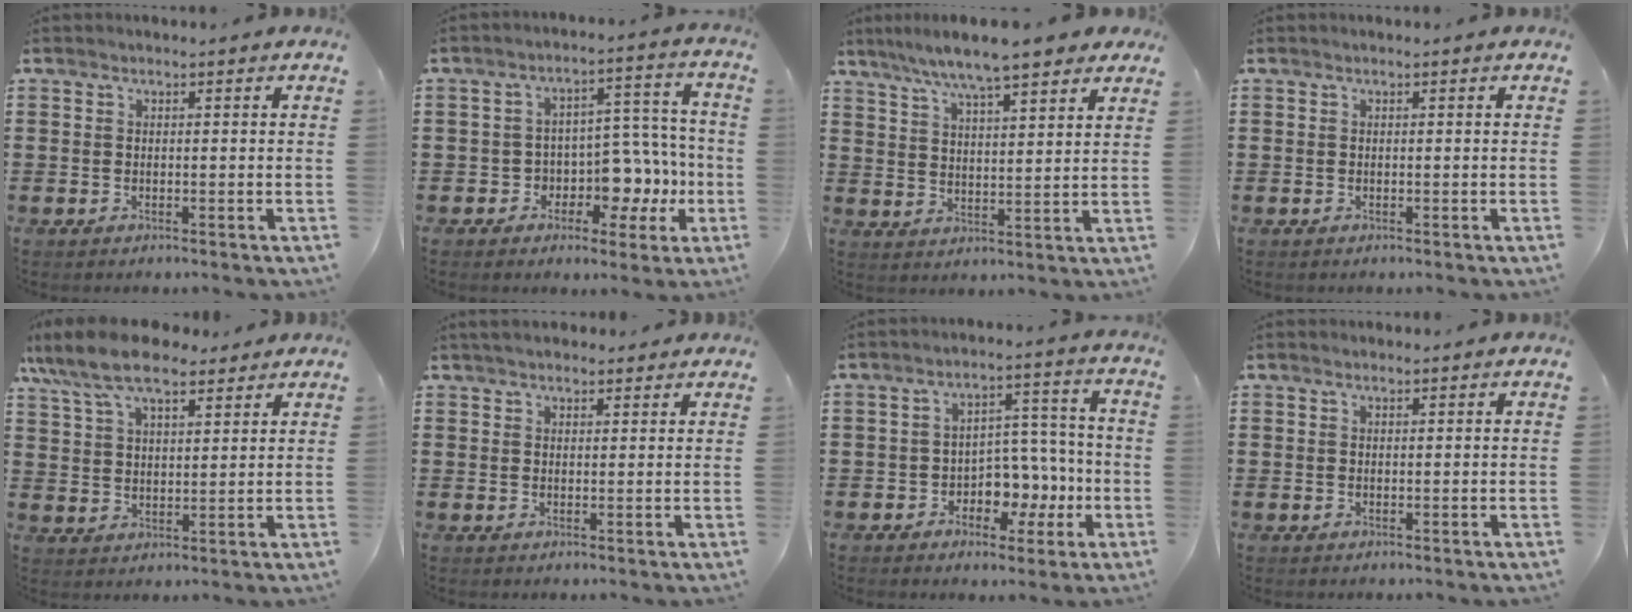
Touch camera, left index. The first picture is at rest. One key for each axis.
{"total": 7.1, "fx": -1.5, "fy": 5.9, "fz": 3.7, "tx": -0.065, "ty": -0.003, "tz": -0.022}
{"total": 7.7, "fx": 6.5, "fy": 0.6, "fz": 4.1, "tx": -0.101, "ty": -0.018, "tz": 0.114}
{"total": 0.0}
{"total": 10.3, "fx": 7.8, "fy": 3.8, "fz": 5.5, "tx": -0.129, "ty": -0.008, "tz": 0.145}
{"total": 2.4, "fx": 2.2, "fy": 0.8, "fz": 0.5, "tx": -0.015, "ty": 0.003, "tz": 0.043}
{"total": 6.6, "fx": -2.1, "fy": 5.1, "fz": 3.5, "tx": -0.064, "ty": 0.013, "tz": -0.039}
{"total": 0.6, "fx": 0.5, "fy": 0.2, "fz": 0.3, "tx": -0.006, "ty": 0.002, "tz": 0.009}